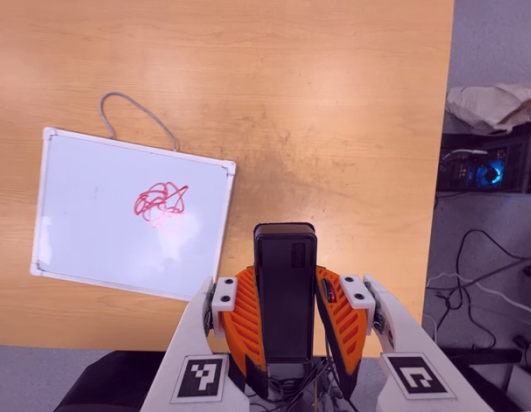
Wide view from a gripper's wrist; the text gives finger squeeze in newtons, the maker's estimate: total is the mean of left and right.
{"total": 4.2, "left": 2.9, "right": 5.5}